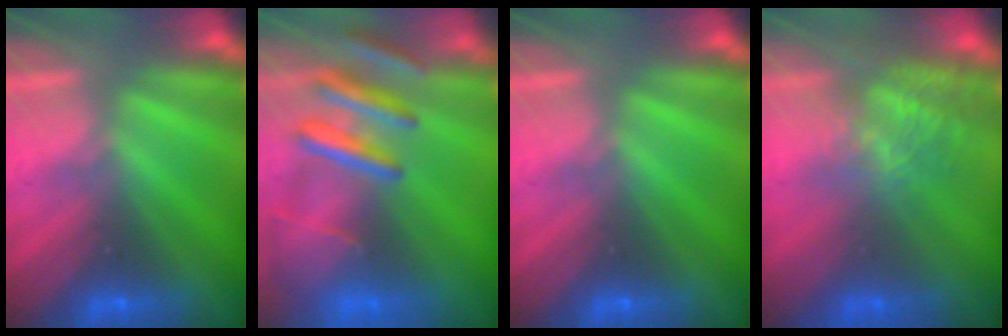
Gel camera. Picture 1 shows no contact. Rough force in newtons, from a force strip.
{"total": 9.6}
{"total": 0.0}
{"total": 4.7}